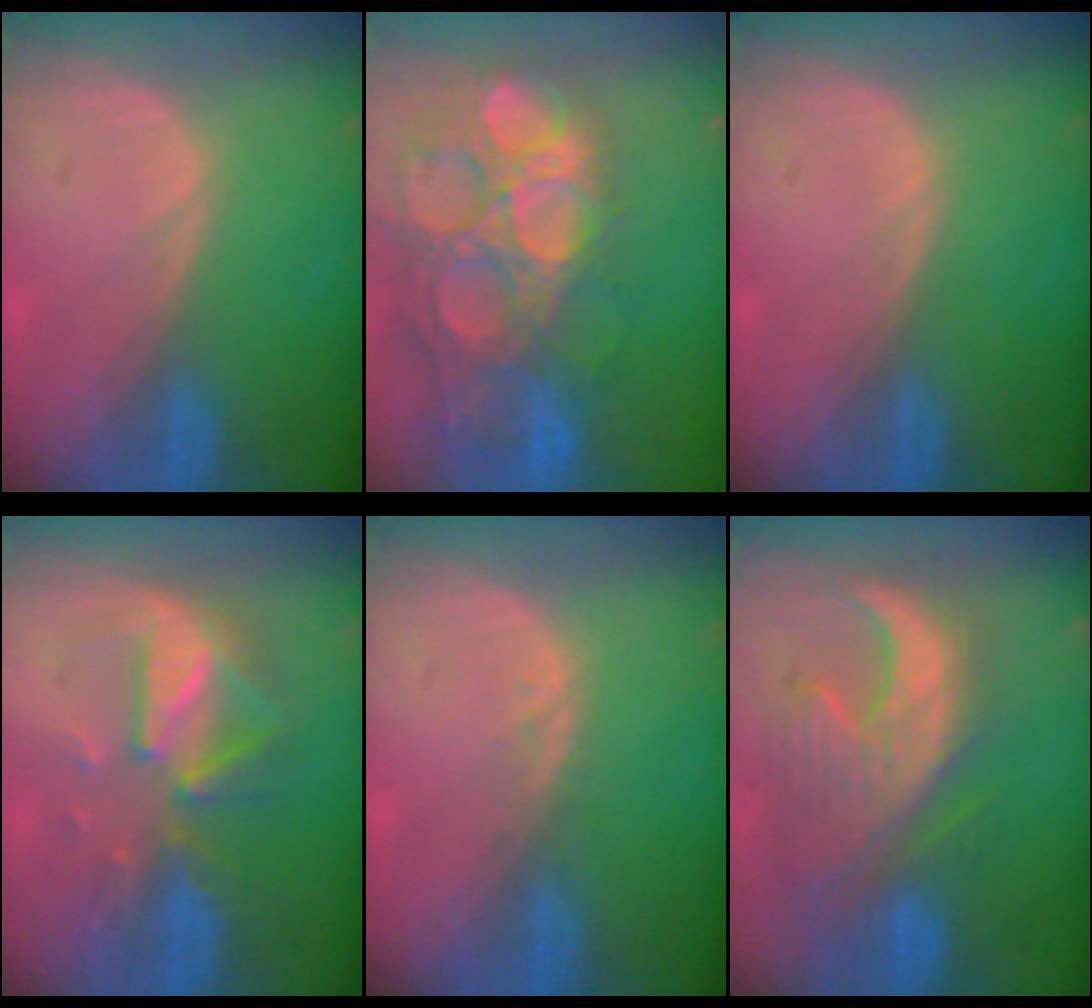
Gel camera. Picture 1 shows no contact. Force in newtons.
{"total": 15.7, "press": 13.0, "slide": 8.8}
{"total": 0.0}
{"total": 8.1, "press": 8.0, "slide": 1.4}
{"total": 1.0, "press": 1.0, "slide": 0.2}
{"total": 11.3, "press": 10.8, "slide": 3.3}